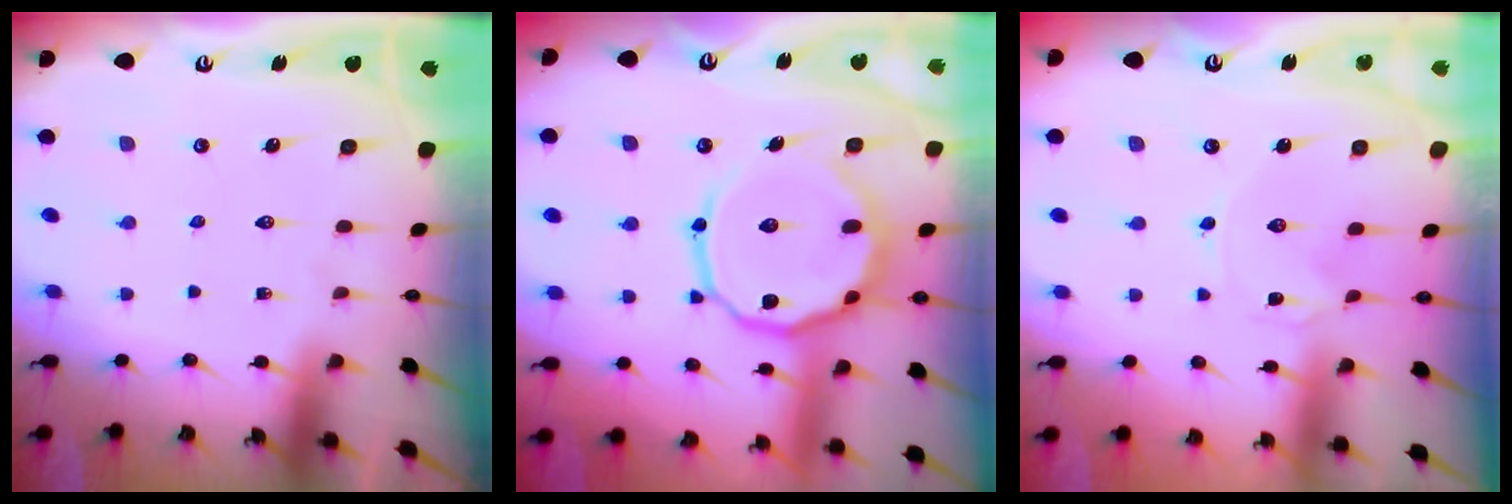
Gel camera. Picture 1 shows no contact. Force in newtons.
{"total": 14.2, "press": 14.0, "slide": 1.8}
{"total": 0.0}